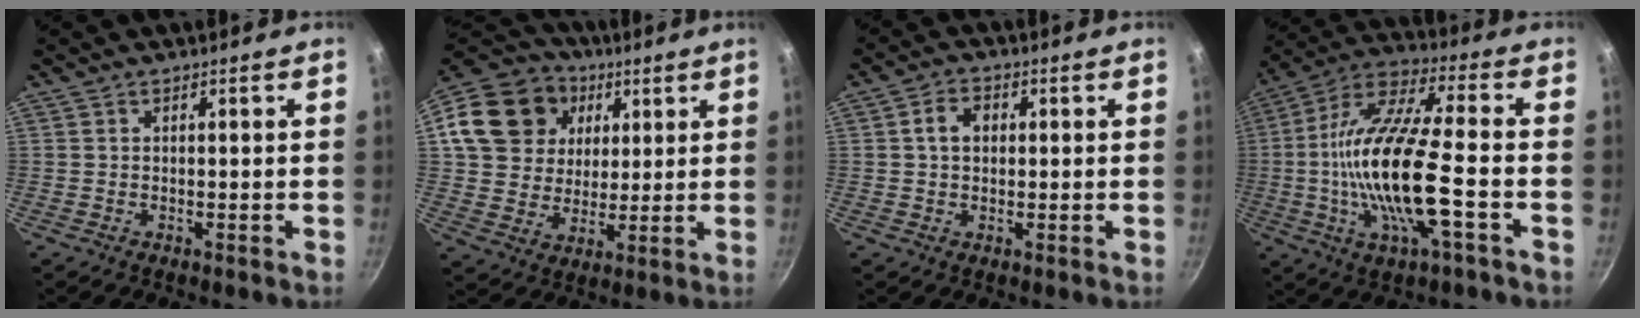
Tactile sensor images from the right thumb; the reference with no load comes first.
{"total": 18.6, "force": [5.5, 15.7, 8.4], "torque": [-0.146, 0.016, 0.094]}
{"total": 4.3, "force": [0.6, 3.3, 2.7], "torque": [-0.032, 0.010, 0.005]}
{"total": 20.1, "force": [-3.8, 5.4, 19.0], "torque": [-0.365, 0.025, -0.084]}